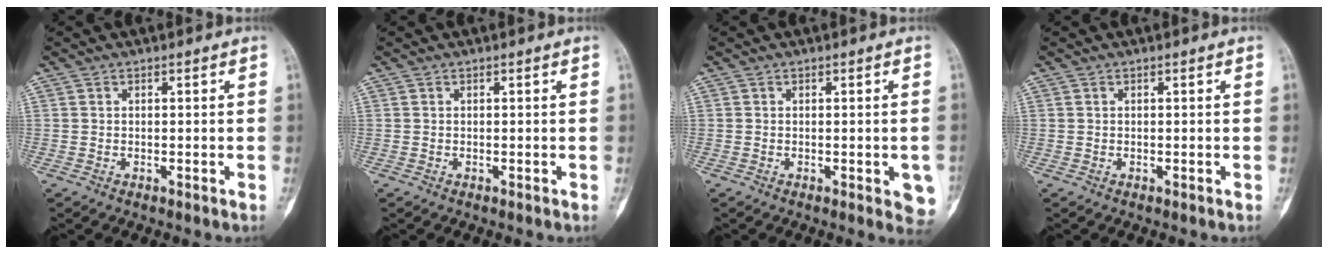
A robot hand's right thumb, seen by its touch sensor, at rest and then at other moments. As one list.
[{"total": 0.0}, {"total": 5.1, "force": [-1.5, 1.8, 4.6], "torque": [-0.030, -0.005, -0.015]}, {"total": 0.0}]